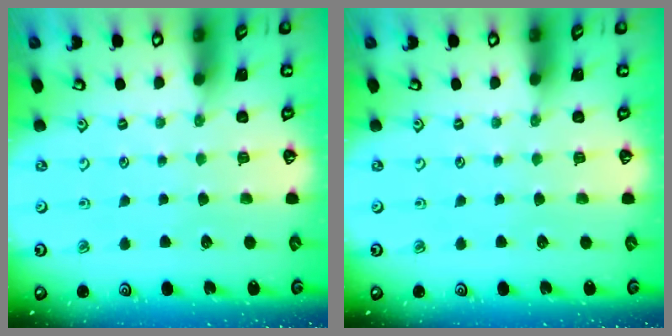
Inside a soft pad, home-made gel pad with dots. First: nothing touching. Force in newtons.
{"total": 0.0}